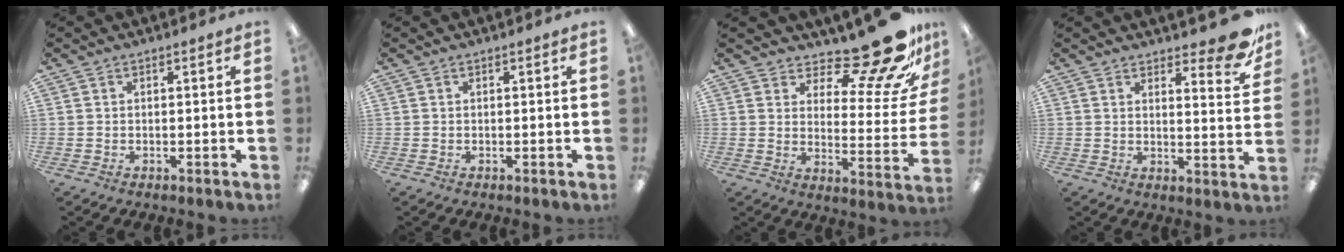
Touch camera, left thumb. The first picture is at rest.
{"total": 0.0}
{"total": 14.9, "force": [12.6, 3.8, 7.0], "torque": [-0.096, -0.110, 0.211]}
{"total": 9.1, "force": [7.3, 2.5, 4.7], "torque": [-0.041, -0.056, 0.122]}